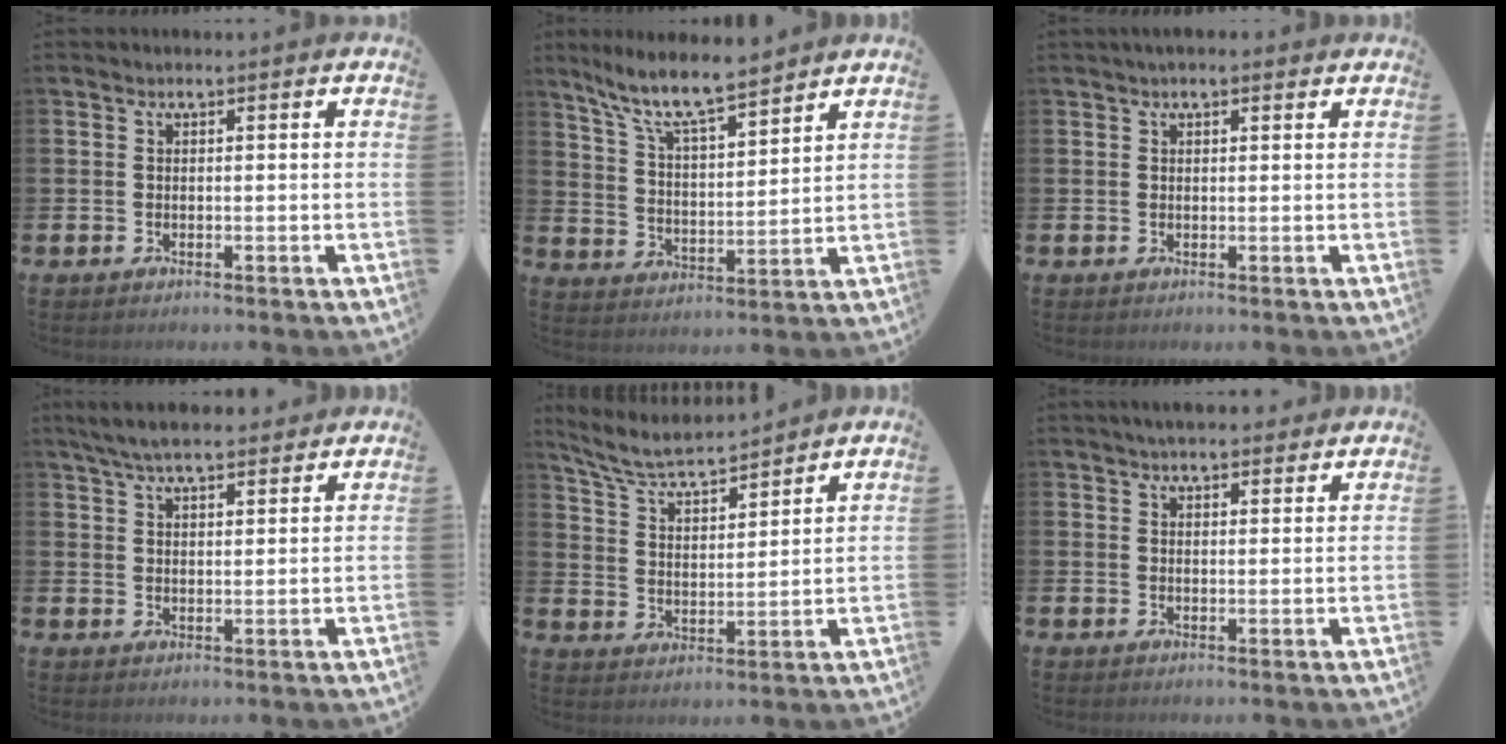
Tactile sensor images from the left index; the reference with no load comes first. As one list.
[{"total": 11.7, "force": [10.0, 2.4, 5.6], "torque": [-0.138, -0.062, 0.172]}, {"total": 1.4, "force": [1.2, 0.4, 0.7], "torque": [-0.007, 0.003, 0.019]}, {"total": 6.0, "force": [5.5, 1.2, 2.0], "torque": [-0.052, -0.015, 0.102]}, {"total": 6.7, "force": [6.3, 0.9, 2.2], "torque": [-0.075, -0.037, 0.109]}, {"total": 3.6, "force": [3.5, 0.8, 0.7], "torque": [-0.020, -0.009, 0.064]}]